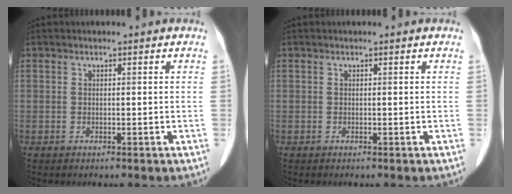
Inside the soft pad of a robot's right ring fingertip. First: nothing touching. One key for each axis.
{"total": 0.0}